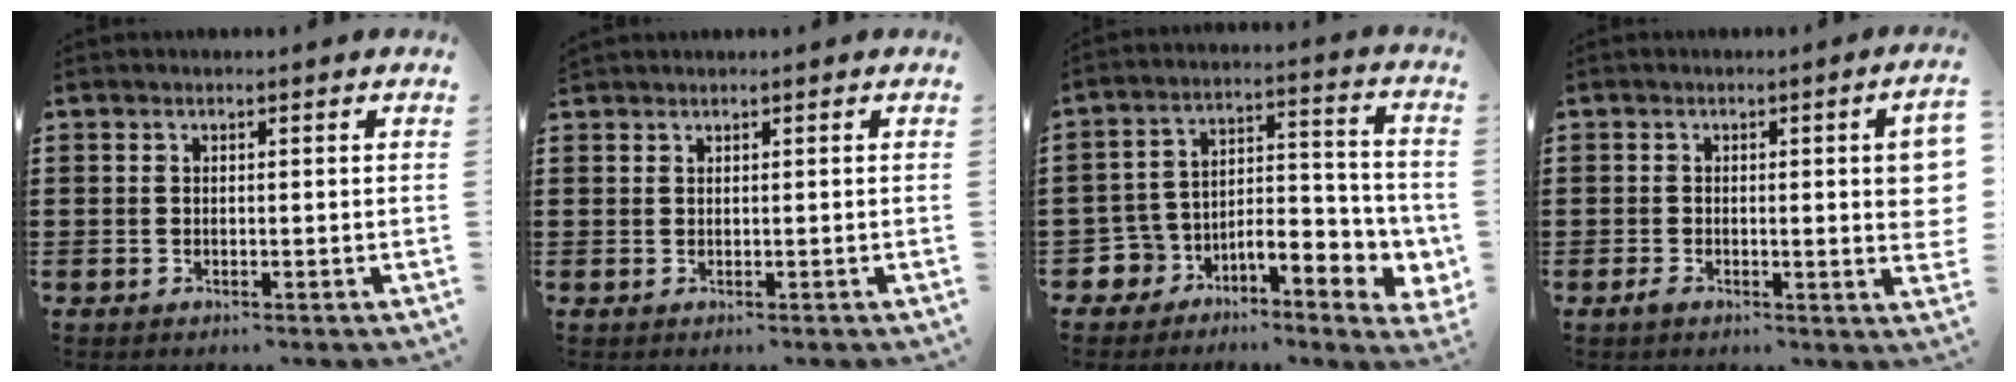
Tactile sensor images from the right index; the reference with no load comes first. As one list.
[{"total": 0.5, "force": [0.5, 0.0, -0.2], "torque": [0.002, 0.002, 0.009]}, {"total": 5.6, "force": [-3.0, 4.0, 2.6], "torque": [-0.055, -0.010, -0.054]}, {"total": 6.0, "force": [-0.1, 1.1, 5.9], "torque": [-0.081, -0.010, -0.001]}]